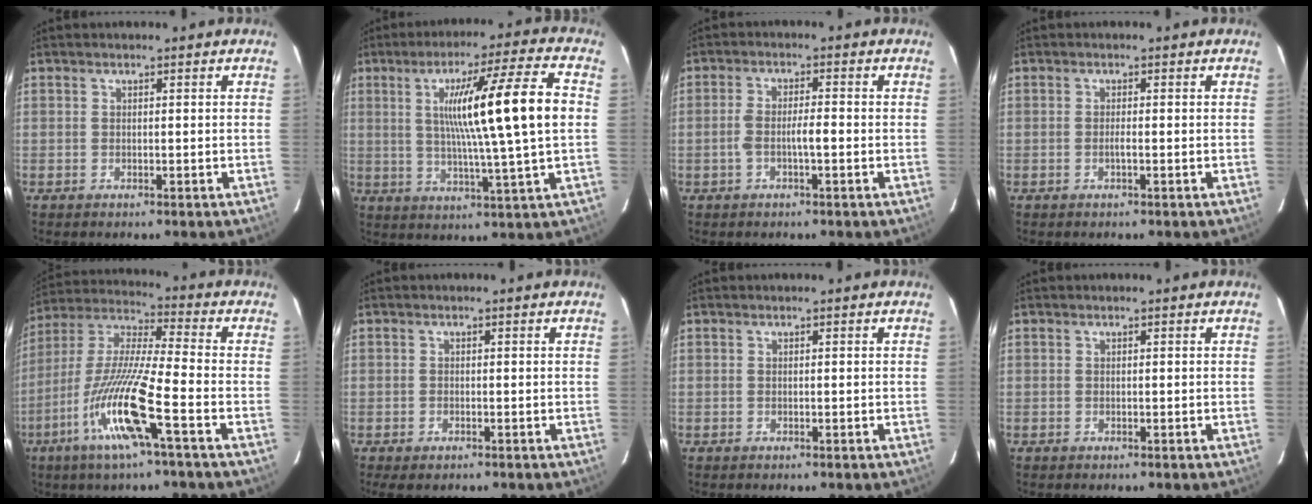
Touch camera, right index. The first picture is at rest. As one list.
[{"total": 16.2, "force": [2.1, -1.3, 16.0], "torque": [-0.258, 0.008, 0.033]}, {"total": 3.8, "force": [-1.0, 0.7, 3.6], "torque": [-0.069, 0.012, -0.014]}, {"total": 1.0, "force": [-0.3, 0.0, 0.9], "torque": [-0.020, 0.000, -0.006]}, {"total": 15.3, "force": [-6.4, 0.2, 13.9], "torque": [-0.290, -0.013, -0.127]}, {"total": 1.7, "force": [-1.1, 0.9, 1.0], "torque": [-0.017, -0.002, -0.008]}, {"total": 0.0}, {"total": 0.0}]